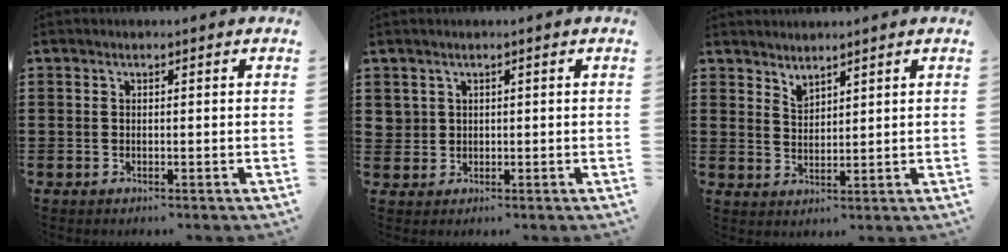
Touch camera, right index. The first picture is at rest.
{"total": 1.8, "force": [0.7, 1.6, 0.1], "torque": [-0.010, 0.008, 0.013]}
{"total": 2.2, "force": [2.1, 0.4, -0.2], "torque": [-0.001, 0.000, 0.042]}